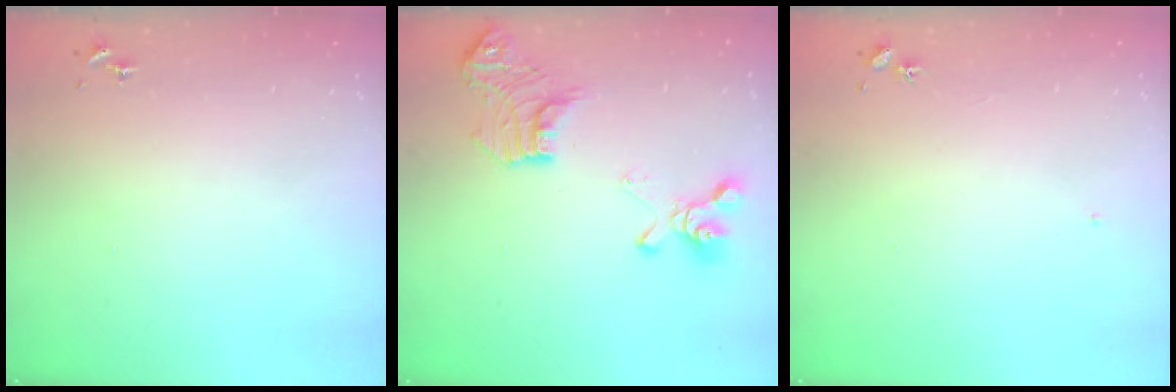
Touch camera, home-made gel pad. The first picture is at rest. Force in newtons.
{"total": 18.7, "press": 18.6, "slide": 1.6}
{"total": 4.4, "press": 4.4, "slide": 0.5}